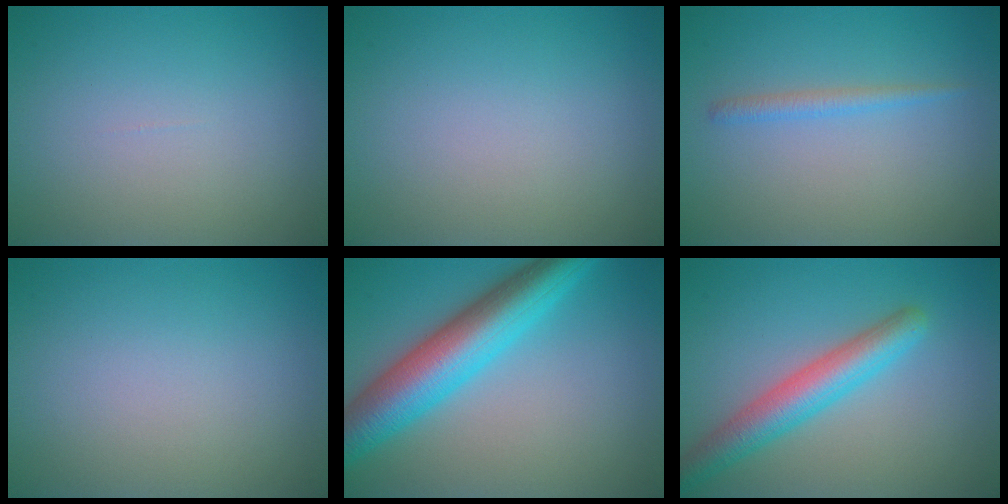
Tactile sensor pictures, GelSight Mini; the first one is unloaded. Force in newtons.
{"total": 0.0}
{"total": 1.3, "press": 1.3, "slide": 0.0}
{"total": 0.0}
{"total": 8.5, "press": 8.5, "slide": 0.2}
{"total": 4.8, "press": 4.8, "slide": 0.1}